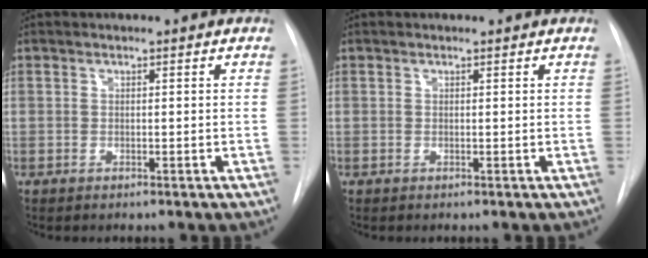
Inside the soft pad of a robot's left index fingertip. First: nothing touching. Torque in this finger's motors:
{"motor_torque": [0.00, 0.00, 0.00, 0.00]}